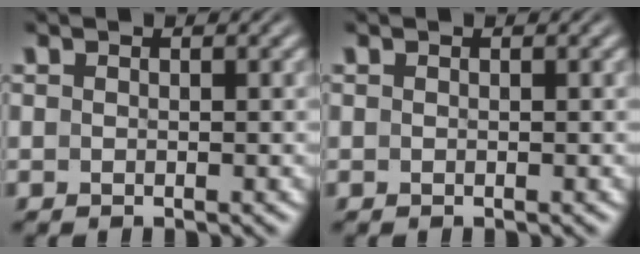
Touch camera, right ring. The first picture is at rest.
{"total": 0.0}